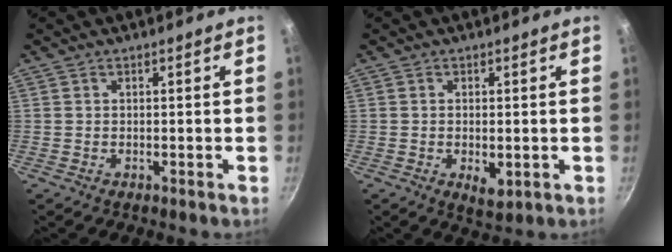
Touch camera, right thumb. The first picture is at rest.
{"total": 4.1, "force": [-0.8, 2.0, 3.4], "torque": [-0.053, -0.011, -0.007]}